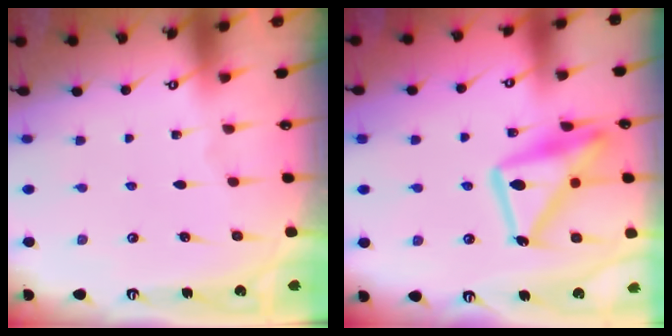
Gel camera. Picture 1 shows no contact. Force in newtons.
{"total": 17.4, "press": 17.3, "slide": 1.4}